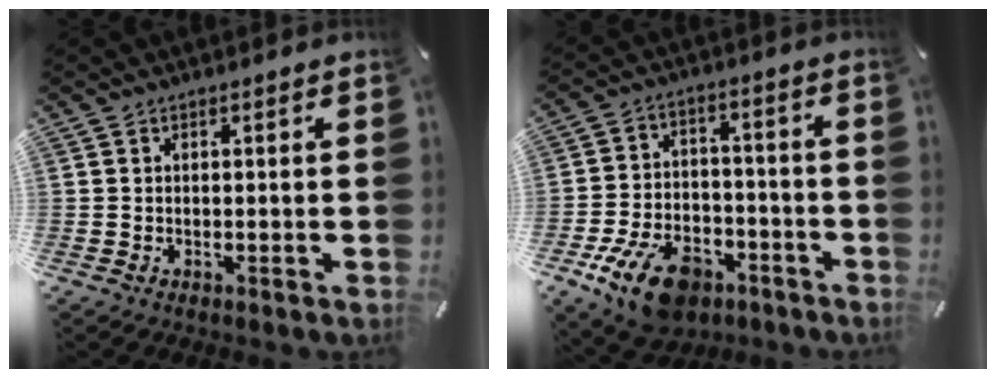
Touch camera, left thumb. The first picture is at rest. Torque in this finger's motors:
{"motor_torque": [1.52, 2.68, 0.61, 0.51, 0.30]}